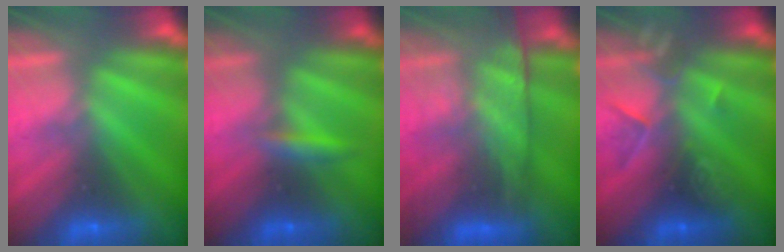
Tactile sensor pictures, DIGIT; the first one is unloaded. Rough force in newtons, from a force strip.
{"total": 2.3}
{"total": 12.7}
{"total": 2.4}